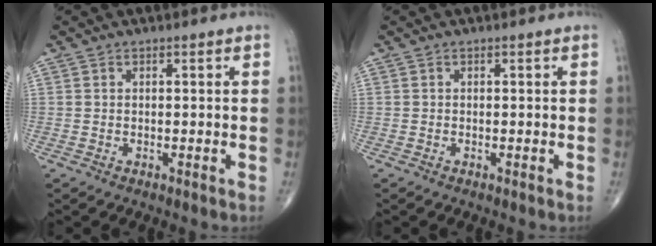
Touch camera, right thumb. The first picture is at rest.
{"total": 0.0}